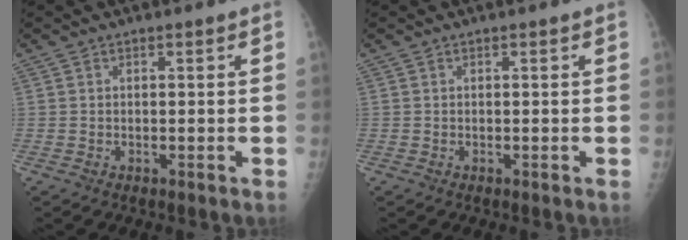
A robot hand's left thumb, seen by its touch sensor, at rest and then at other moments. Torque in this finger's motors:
{"motor_torque": [0.01, 0.01, -0.01, -0.01, 0.00]}